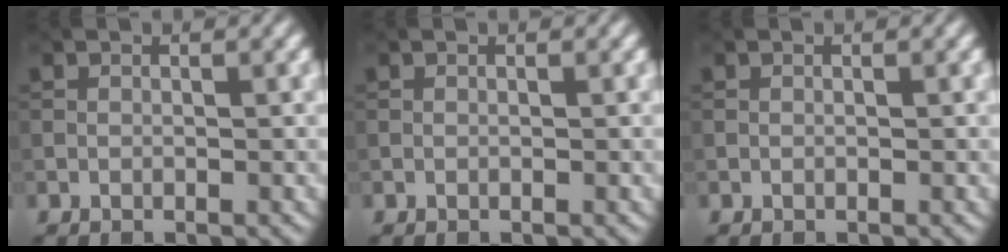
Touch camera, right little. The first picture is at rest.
{"total": 0.0}
{"total": 0.0}